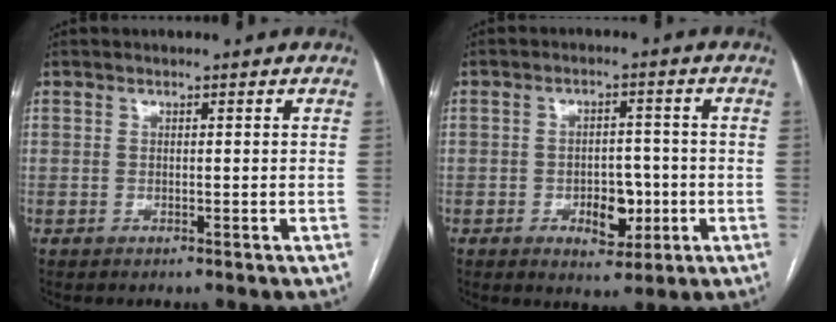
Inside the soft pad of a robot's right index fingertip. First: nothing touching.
{"total": 6.0, "force": [-1.7, 3.3, 4.7], "torque": [-0.064, 0.007, -0.017]}